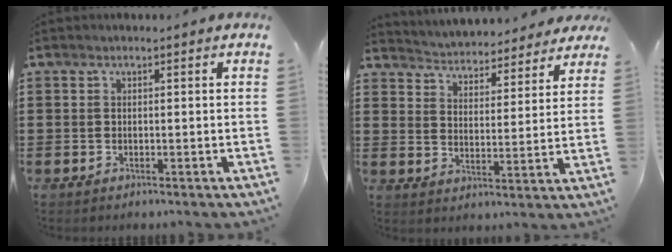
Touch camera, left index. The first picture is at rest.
{"total": 3.9, "force": [3.9, 0.0, -0.4], "torque": [-0.019, -0.034, 0.063]}